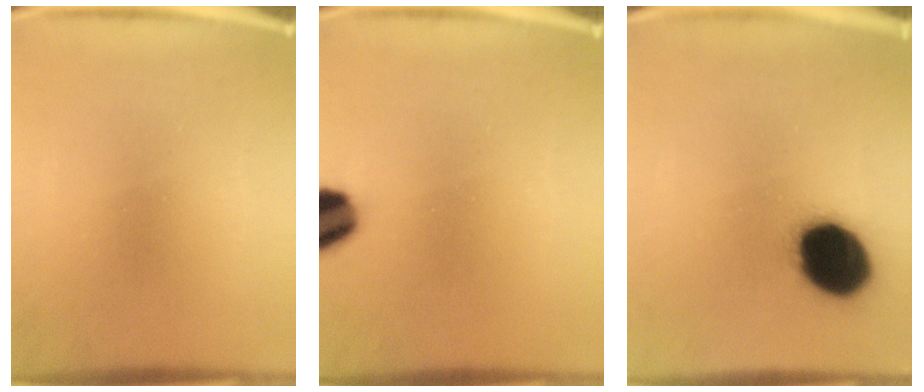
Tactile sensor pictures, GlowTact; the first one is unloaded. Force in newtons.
{"total": 8.4}
{"total": 19.1}